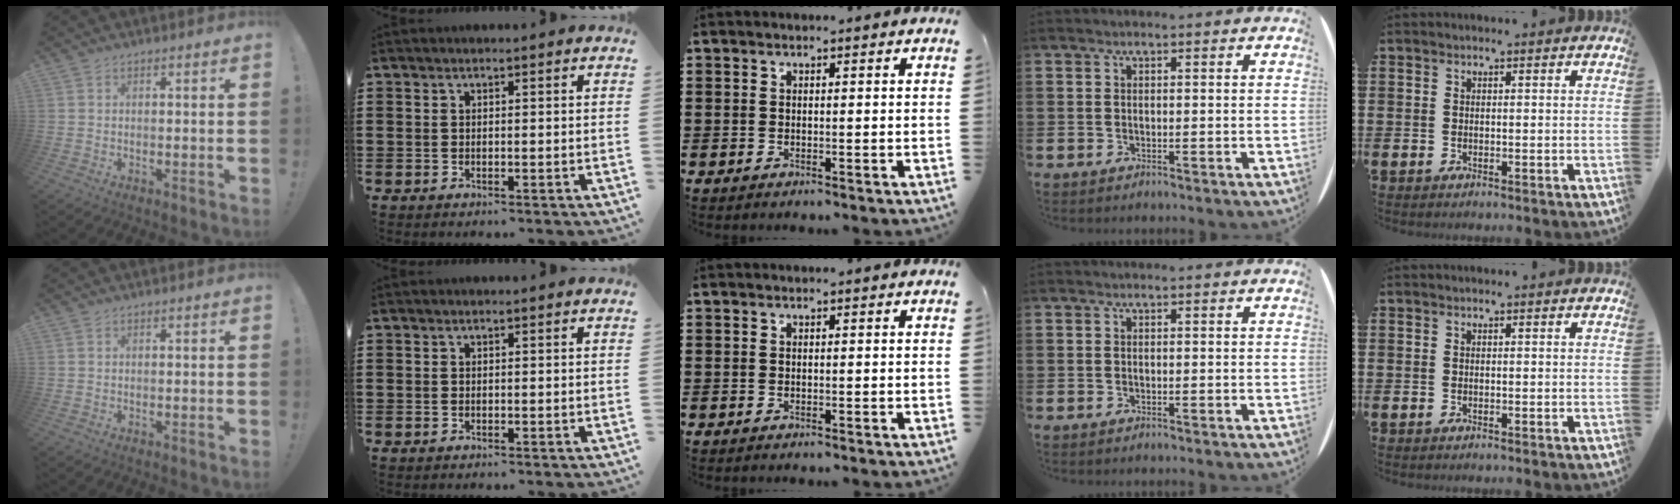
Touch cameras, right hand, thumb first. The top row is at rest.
{}